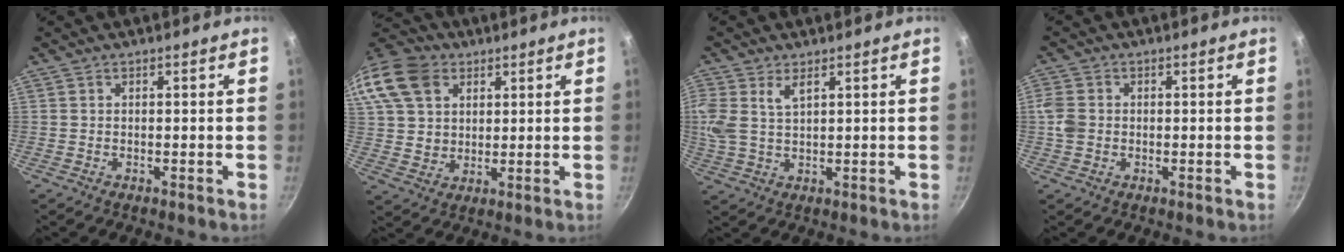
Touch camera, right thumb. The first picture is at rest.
{"total": 19.6, "force": [8.2, 14.8, 9.8], "torque": [-0.212, 0.017, 0.152]}
{"total": 8.6, "force": [3.7, 4.7, 6.1], "torque": [-0.136, -0.001, 0.075]}
{"total": 4.0, "force": [-0.2, 3.3, 2.2], "torque": [-0.042, 0.006, -0.008]}